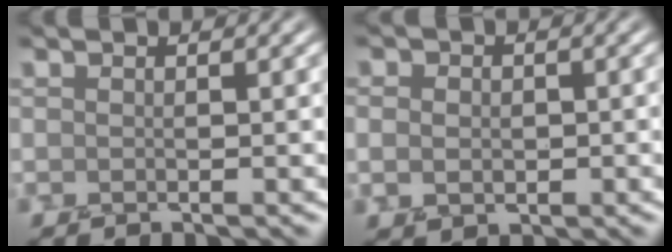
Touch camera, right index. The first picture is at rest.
{"total": 3.0, "force": [0.1, 2.5, 1.6], "torque": [-0.013, 0.007, -0.006]}